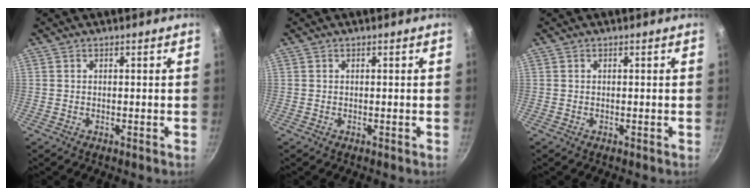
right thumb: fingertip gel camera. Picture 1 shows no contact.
{"total": 0.0}
{"total": 0.0}